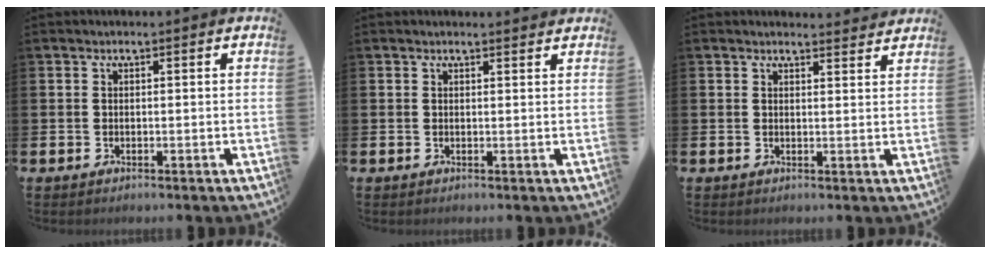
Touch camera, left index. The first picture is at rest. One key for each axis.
{"total": 0.9, "fx": 0.9, "fy": 0.1, "fz": 0.1, "tx": 0.007, "ty": -0.002, "tz": 0.015}
{"total": 2.3, "fx": 2.3, "fy": 0.3, "fz": -0.1, "tx": 0.008, "ty": -0.014, "tz": 0.039}